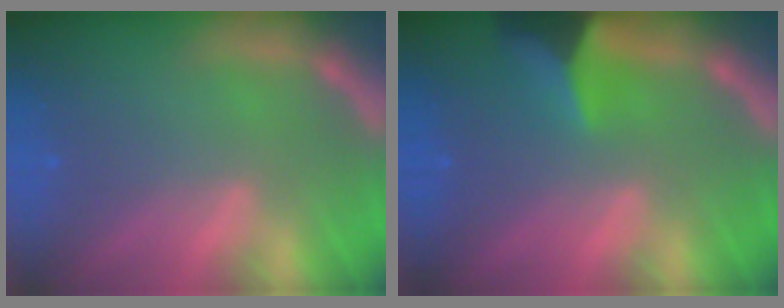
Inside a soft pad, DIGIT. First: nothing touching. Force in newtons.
{"total": 5.4}